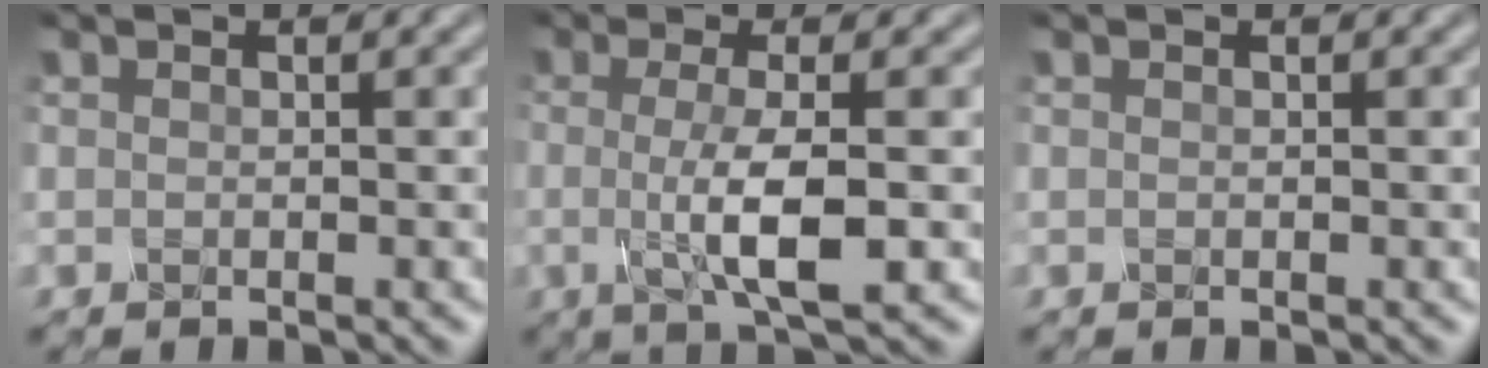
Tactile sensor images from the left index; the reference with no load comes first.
{"total": 5.4, "force": [-0.6, 1.4, 5.2], "torque": [-0.087, -0.010, -0.012]}
{"total": 0.0}